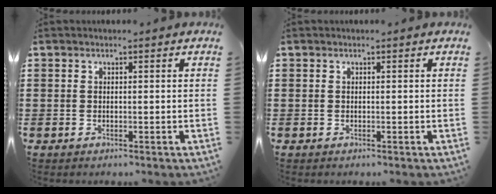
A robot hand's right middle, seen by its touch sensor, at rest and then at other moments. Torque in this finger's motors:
{"motor_torque": [-1.49, 0.64, -0.03, -0.01]}